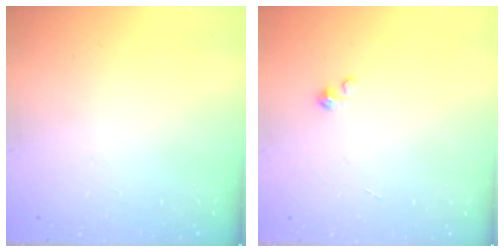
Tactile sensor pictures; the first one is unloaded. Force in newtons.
{"total": 1.7, "press": 1.7, "slide": 0.1}